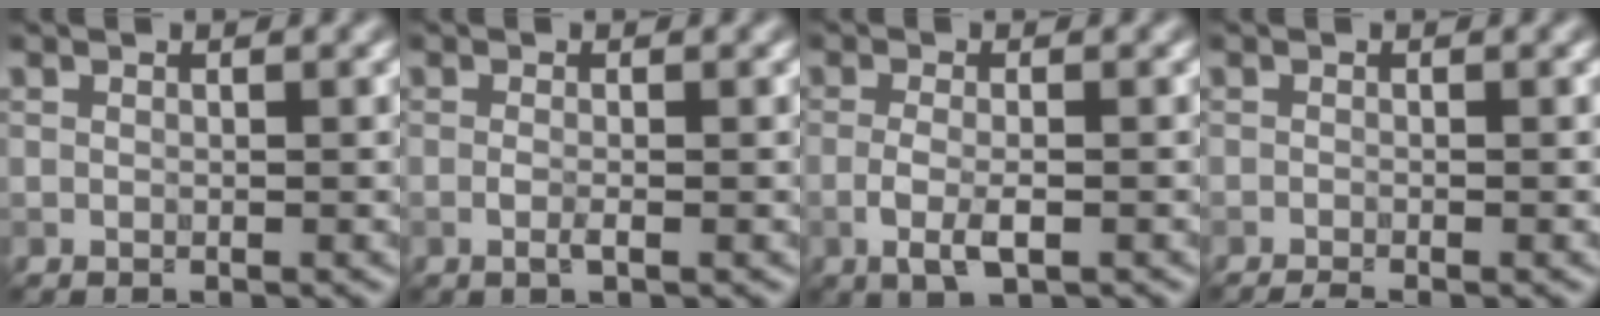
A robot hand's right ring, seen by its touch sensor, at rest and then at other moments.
{"total": 0.9, "force": [-0.2, 0.2, 0.9], "torque": [-0.021, -0.001, -0.008]}
{"total": 3.0, "force": [-1.1, 0.9, 2.6], "torque": [-0.062, -0.002, -0.026]}
{"total": 1.3, "force": [-1.1, 0.1, 0.6], "torque": [-0.015, -0.001, -0.023]}